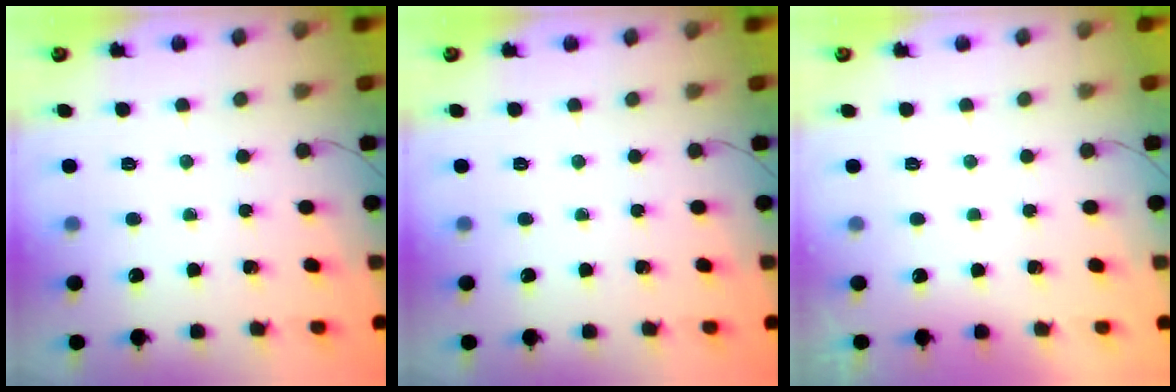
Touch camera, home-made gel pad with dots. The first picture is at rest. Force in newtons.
{"total": 0.0}
{"total": 2.9, "press": 2.9, "slide": 0.1}